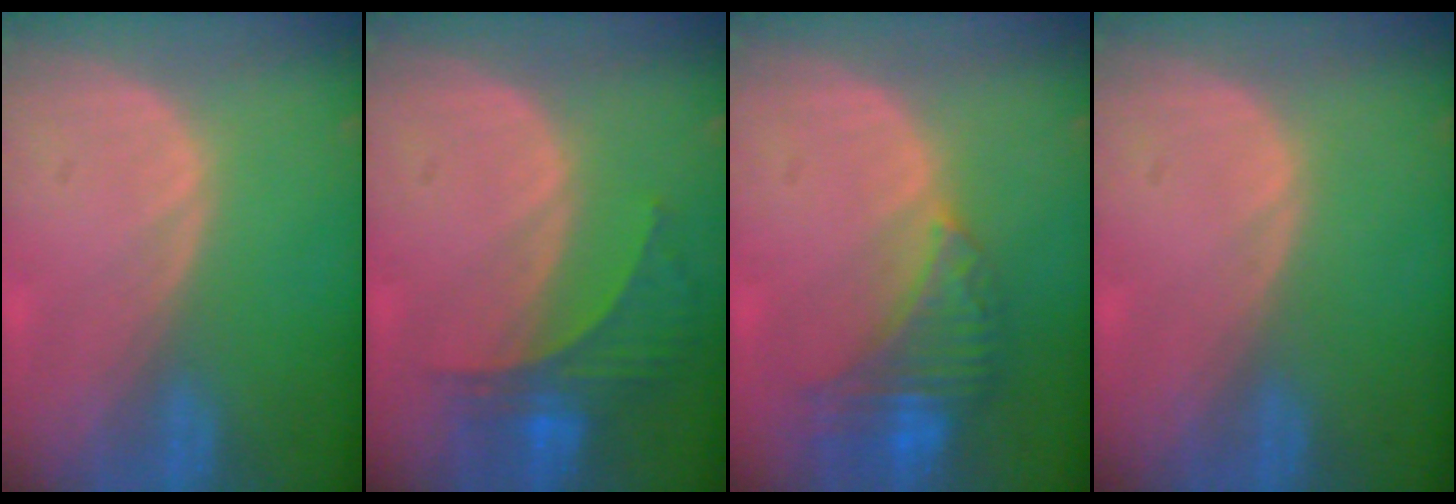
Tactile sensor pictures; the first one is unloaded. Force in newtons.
{"total": 5.9, "press": 5.6, "slide": 2.0}
{"total": 8.2, "press": 7.1, "slide": 4.0}
{"total": 0.0}